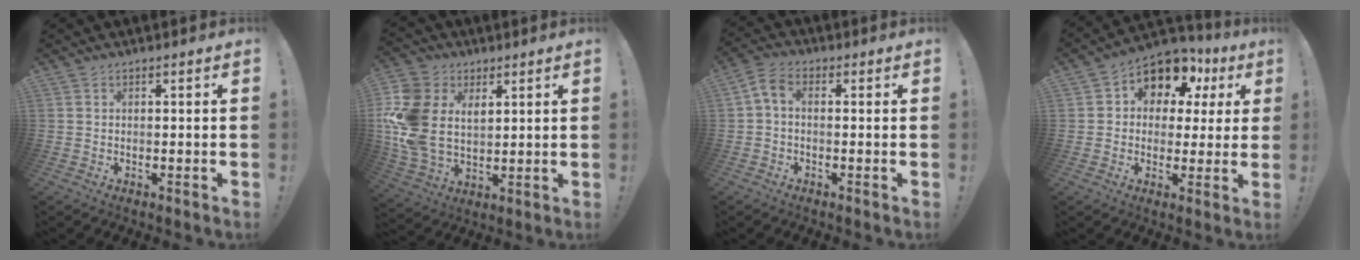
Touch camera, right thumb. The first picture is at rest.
{"total": 17.7, "force": [4.4, 13.1, 11.0], "torque": [-0.241, -0.021, 0.081]}
{"total": 4.4, "force": [0.3, 2.6, 3.5], "torque": [-0.078, -0.001, 0.007]}
{"total": 10.8, "force": [5.5, 7.4, 5.6], "torque": [-0.075, -0.042, 0.099]}